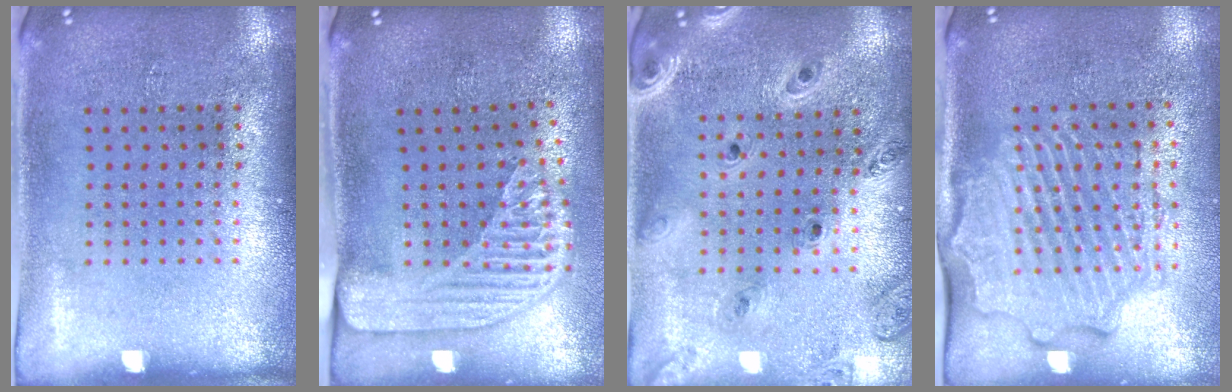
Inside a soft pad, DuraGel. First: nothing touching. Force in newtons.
{"total": 2.3, "press": 1.8, "slide": 1.5}
{"total": 1.3, "press": 1.3, "slide": 0.2}
{"total": 2.6, "press": 2.3, "slide": 1.2}